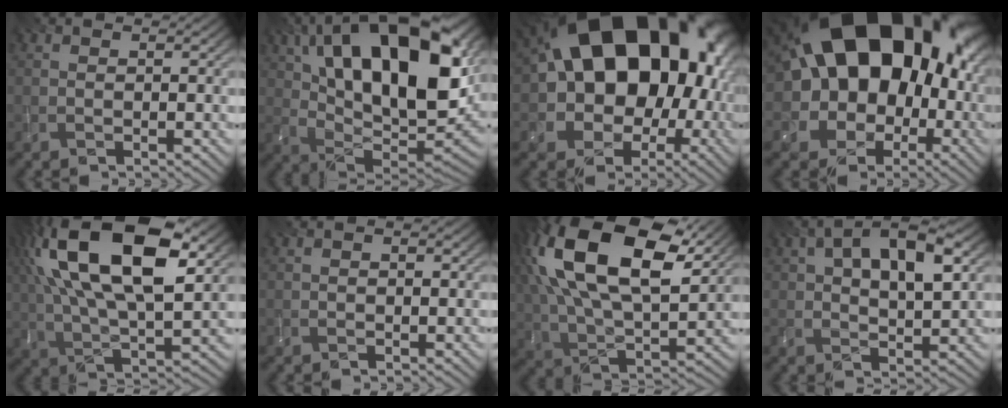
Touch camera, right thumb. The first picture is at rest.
{"total": 20.8, "force": [8.1, 9.8, 16.5], "torque": [-0.296, 0.035, 0.132]}
{"total": 21.5, "force": [2.1, 16.4, 13.8], "torque": [-0.221, -0.002, 0.043]}
{"total": 21.6, "force": [2.9, 16.0, 14.2], "torque": [-0.208, 0.002, 0.059]}
{"total": 19.0, "force": [6.6, 8.8, 15.5], "torque": [-0.320, 0.036, 0.102]}
{"total": 1.3, "force": [0.0, 0.8, 1.0], "torque": [-0.011, -0.001, 0.000]}
{"total": 21.9, "force": [8.9, 11.9, 16.1], "torque": [-0.341, 0.044, 0.141]}
{"total": 11.3, "force": [4.2, 5.5, 8.9], "torque": [-0.151, 0.009, 0.062]}